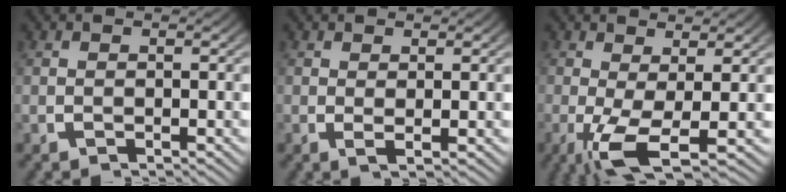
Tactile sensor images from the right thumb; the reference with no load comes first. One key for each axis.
{"total": 1.2, "fx": 0.7, "fy": 0.1, "fz": 1.0, "tx": -0.015, "ty": -0.002, "tz": 0.012}
{"total": 6.0, "fx": -1.3, "fy": 2.4, "fz": 5.3, "tx": -0.115, "ty": -0.032, "tz": -0.010}